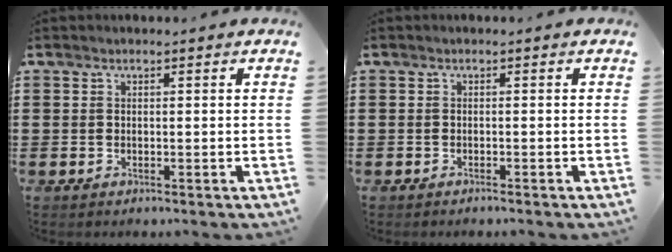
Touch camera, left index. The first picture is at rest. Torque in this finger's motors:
{"motor_torque": [-0.15, -0.06, -0.01, -0.01]}